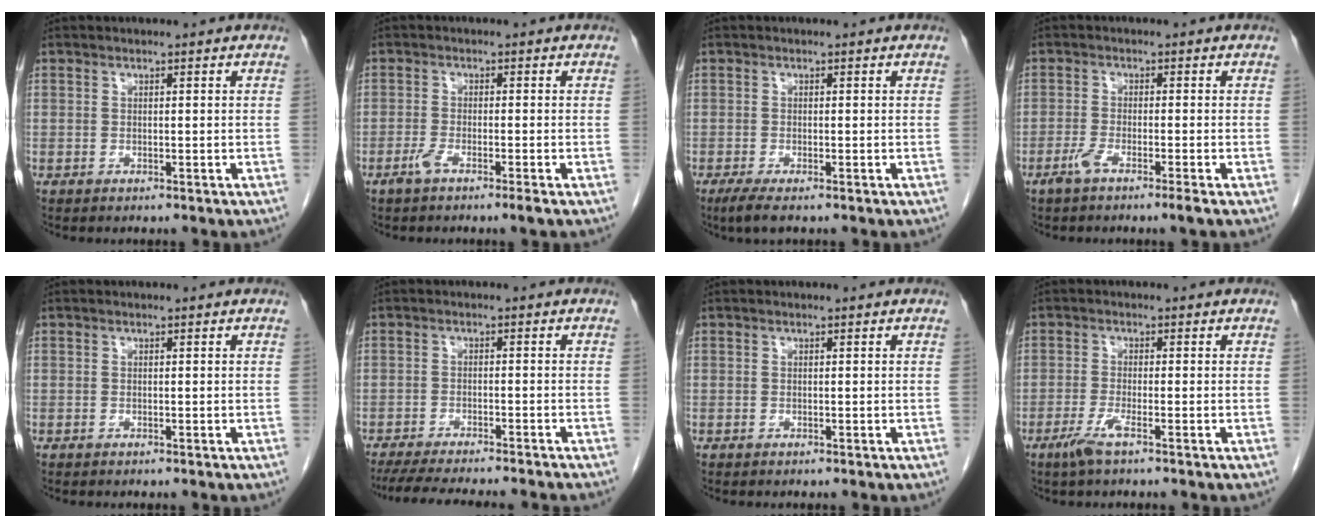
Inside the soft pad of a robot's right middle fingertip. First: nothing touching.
{"total": 2.9, "force": [-1.8, -0.1, 2.2], "torque": [-0.045, -0.006, -0.039]}
{"total": 2.4, "force": [-1.6, 0.3, 1.7], "torque": [-0.039, -0.009, -0.034]}
{"total": 3.3, "force": [-2.2, -0.2, 2.5], "torque": [-0.051, -0.007, -0.047]}
{"total": 0.0}
{"total": 14.8, "force": [-13.1, 1.2, 6.6], "torque": [-0.103, -0.025, -0.181]}
{"total": 0.0}
{"total": 3.0, "force": [-1.8, -0.1, 2.3], "torque": [-0.053, -0.008, -0.040]}